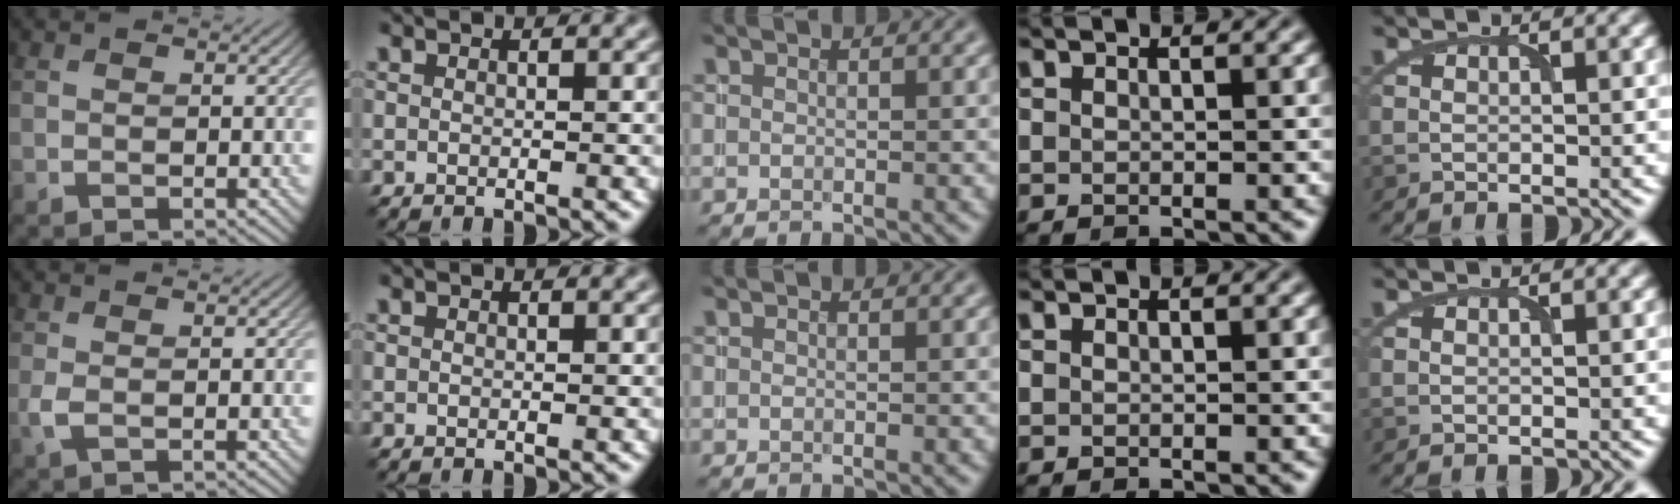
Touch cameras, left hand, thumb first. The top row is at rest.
{"thumb": {"total": 1.6, "force": [0.0, 0.6, 1.5], "torque": [-0.041, -0.001, -0.002]}}